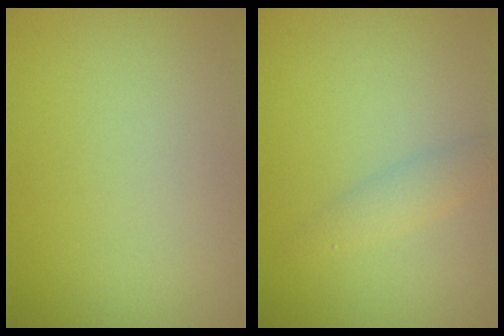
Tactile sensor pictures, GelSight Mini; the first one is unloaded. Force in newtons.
{"total": 1.7, "press": 1.7, "slide": 0.1}